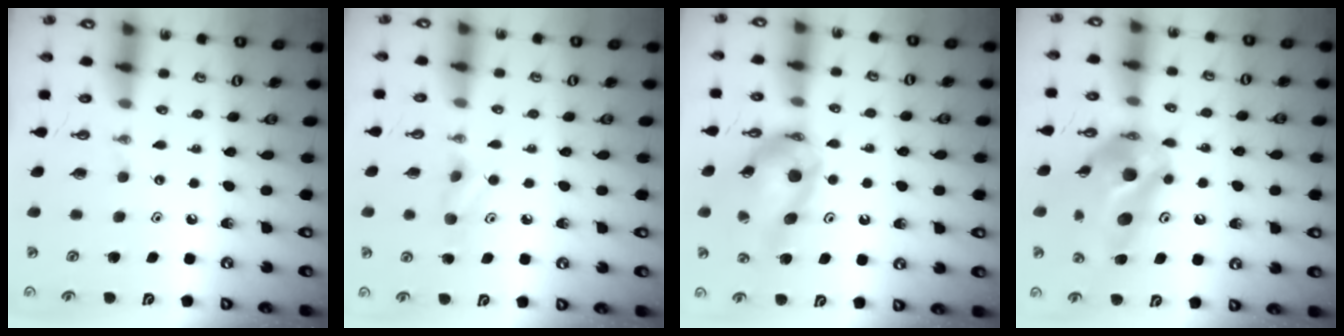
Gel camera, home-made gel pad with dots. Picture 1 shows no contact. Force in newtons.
{"total": 5.3, "press": 5.3, "slide": 0.6}
{"total": 13.5, "press": 13.5, "slide": 1.5}
{"total": 15.7, "press": 15.4, "slide": 3.3}